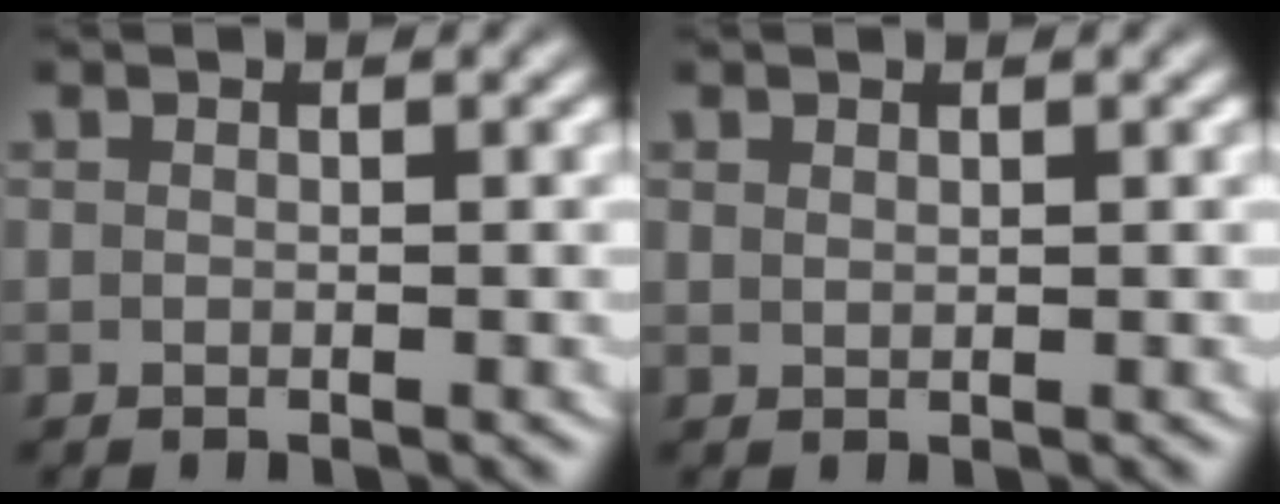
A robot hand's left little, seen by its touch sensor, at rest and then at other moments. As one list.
[{"total": 0.5, "force": [0.5, 0.0, 0.1], "torque": [0.000, -0.001, 0.015]}]